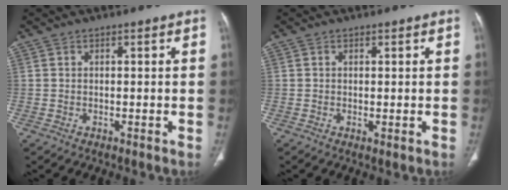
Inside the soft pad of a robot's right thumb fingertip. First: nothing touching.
{"total": 0.7, "force": [0.0, 0.2, 0.6], "torque": [-0.017, -0.005, 0.001]}